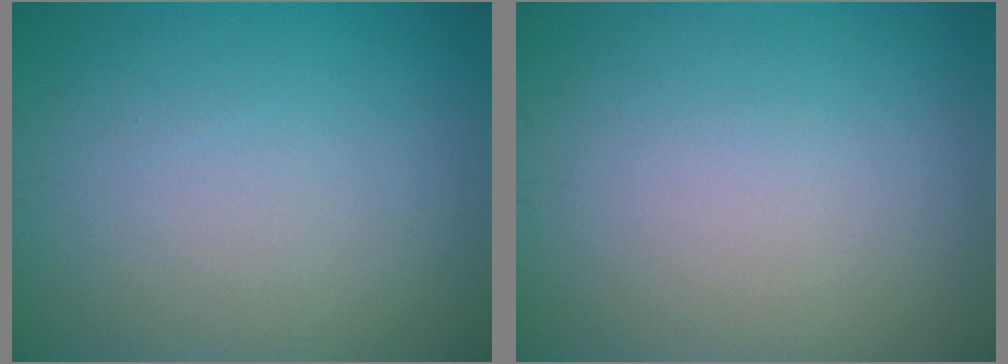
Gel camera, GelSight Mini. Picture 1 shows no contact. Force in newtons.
{"total": 0.0}